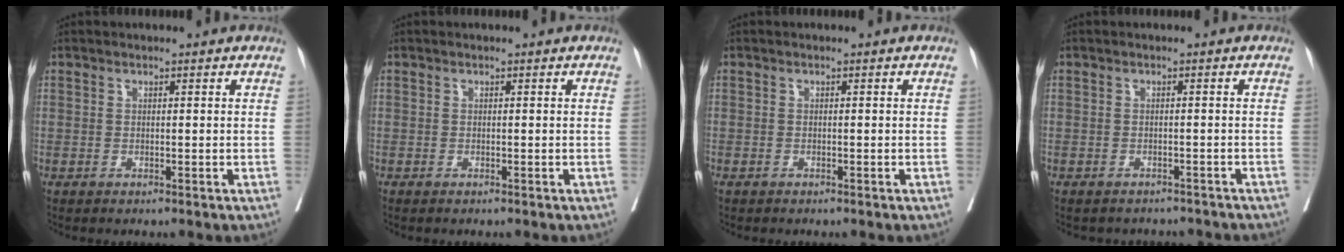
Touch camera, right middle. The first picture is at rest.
{"total": 0.0}
{"total": 1.1, "force": [-0.8, 0.0, 0.9], "torque": [-0.018, 0.006, -0.002]}
{"total": 5.9, "force": [-5.5, 2.2, 0.8], "torque": [-0.006, 0.005, -0.056]}